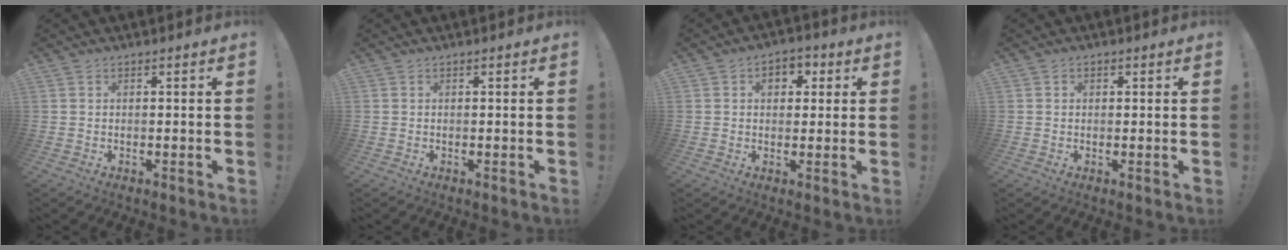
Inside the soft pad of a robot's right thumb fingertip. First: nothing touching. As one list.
[{"total": 0.0}, {"total": 5.4, "force": [1.5, 4.1, 3.2], "torque": [-0.030, 0.000, 0.020]}, {"total": 0.9, "force": [0.2, 0.8, 0.3], "torque": [0.004, -0.001, 0.002]}]